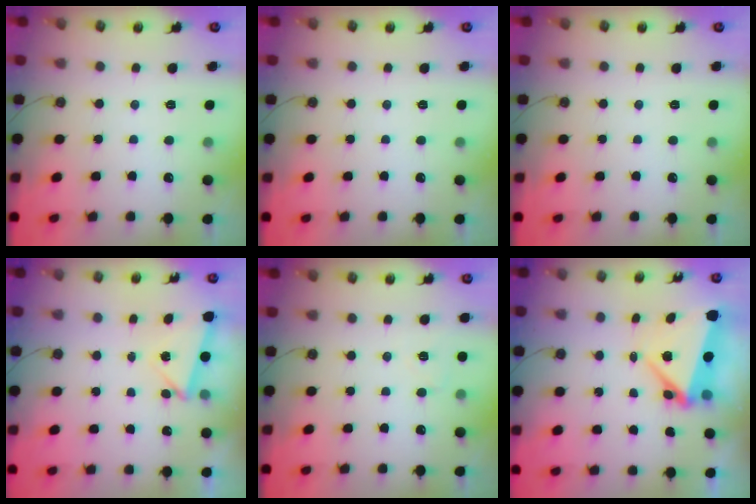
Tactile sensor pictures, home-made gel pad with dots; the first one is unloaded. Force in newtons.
{"total": 0.0}
{"total": 0.0}
{"total": 2.9, "press": 2.7, "slide": 1.2}
{"total": 5.1, "press": 4.5, "slide": 2.3}
{"total": 6.3, "press": 6.2, "slide": 1.1}